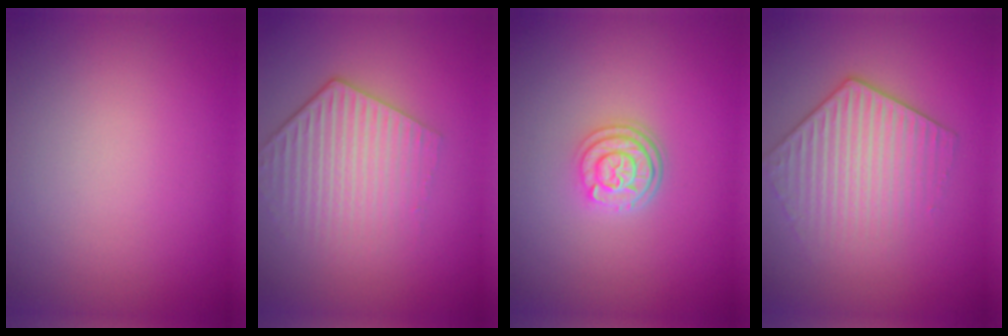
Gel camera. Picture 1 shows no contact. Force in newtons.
{"total": 4.2, "press": 3.2, "slide": 2.7}
{"total": 3.1, "press": 2.5, "slide": 1.8}
{"total": 4.0, "press": 3.5, "slide": 1.8}